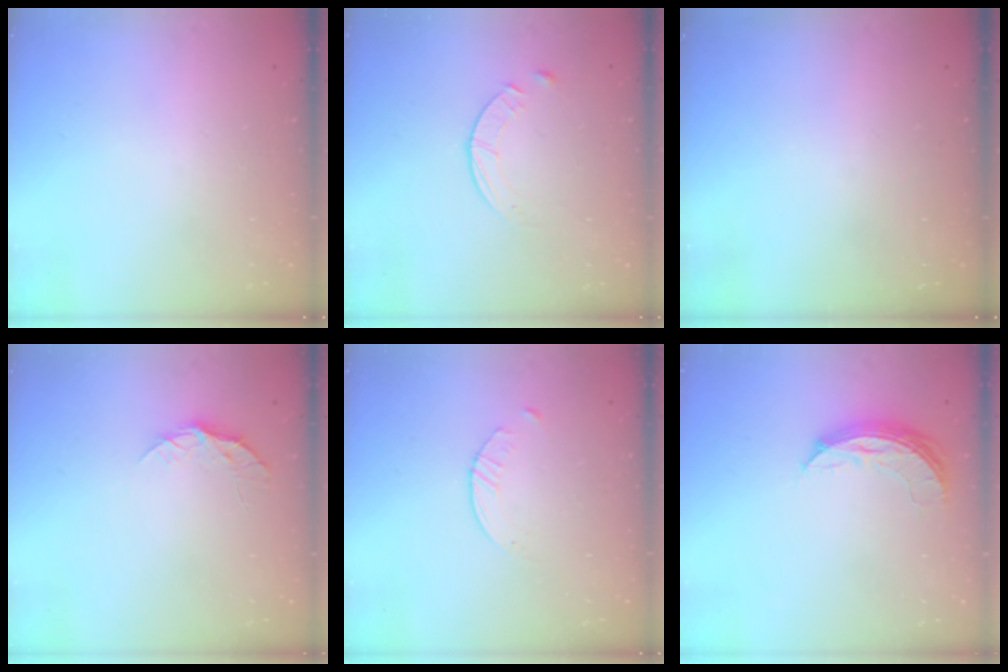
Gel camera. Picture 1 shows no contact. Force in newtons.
{"total": 5.6, "press": 5.6, "slide": 0.7}
{"total": 0.0}
{"total": 8.1, "press": 8.1, "slide": 0.7}
{"total": 2.0, "press": 2.0, "slide": 0.3}
{"total": 8.2, "press": 8.2, "slide": 0.1}